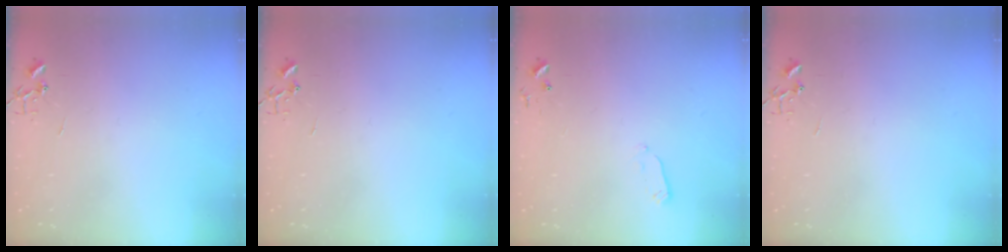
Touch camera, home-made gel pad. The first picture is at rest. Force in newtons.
{"total": 0.0}
{"total": 2.7, "press": 2.6, "slide": 0.4}
{"total": 0.0}